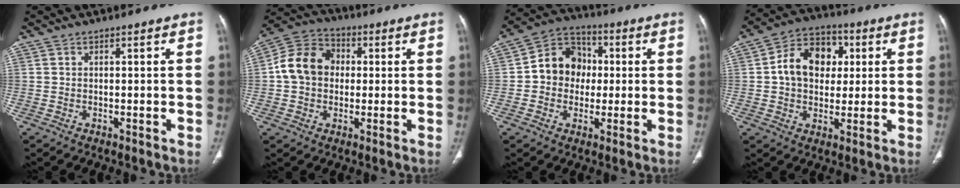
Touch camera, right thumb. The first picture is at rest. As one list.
[{"total": 11.4, "force": [0.6, 9.3, 6.5], "torque": [-0.104, 0.029, 0.001]}, {"total": 11.2, "force": [0.3, 9.6, 5.7], "torque": [-0.056, 0.026, -0.007]}, {"total": 12.9, "force": [1.9, 9.8, 8.2], "torque": [-0.101, 0.013, 0.025]}]